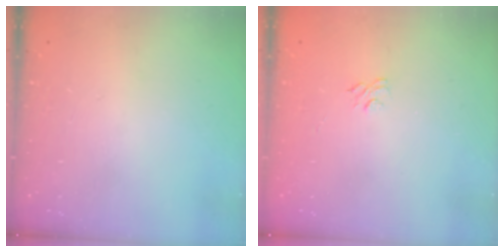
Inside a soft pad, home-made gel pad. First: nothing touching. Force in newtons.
{"total": 4.2, "press": 4.0, "slide": 1.1}